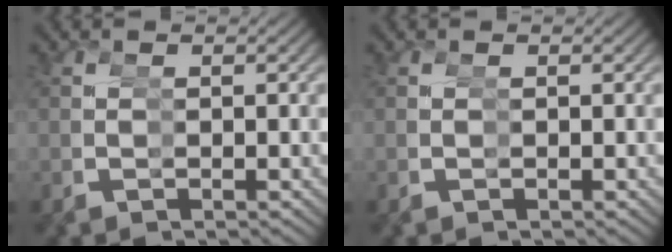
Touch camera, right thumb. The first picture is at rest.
{"total": 0.0}